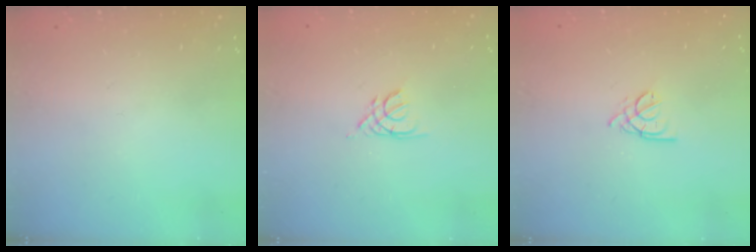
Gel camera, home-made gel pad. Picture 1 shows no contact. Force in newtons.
{"total": 2.2, "press": 2.2, "slide": 0.4}
{"total": 1.6, "press": 1.5, "slide": 0.5}